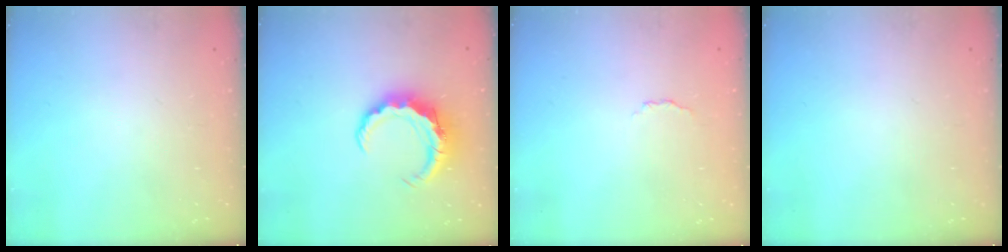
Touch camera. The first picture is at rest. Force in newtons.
{"total": 7.8, "press": 7.7, "slide": 1.0}
{"total": 2.9, "press": 2.8, "slide": 0.7}
{"total": 0.0}